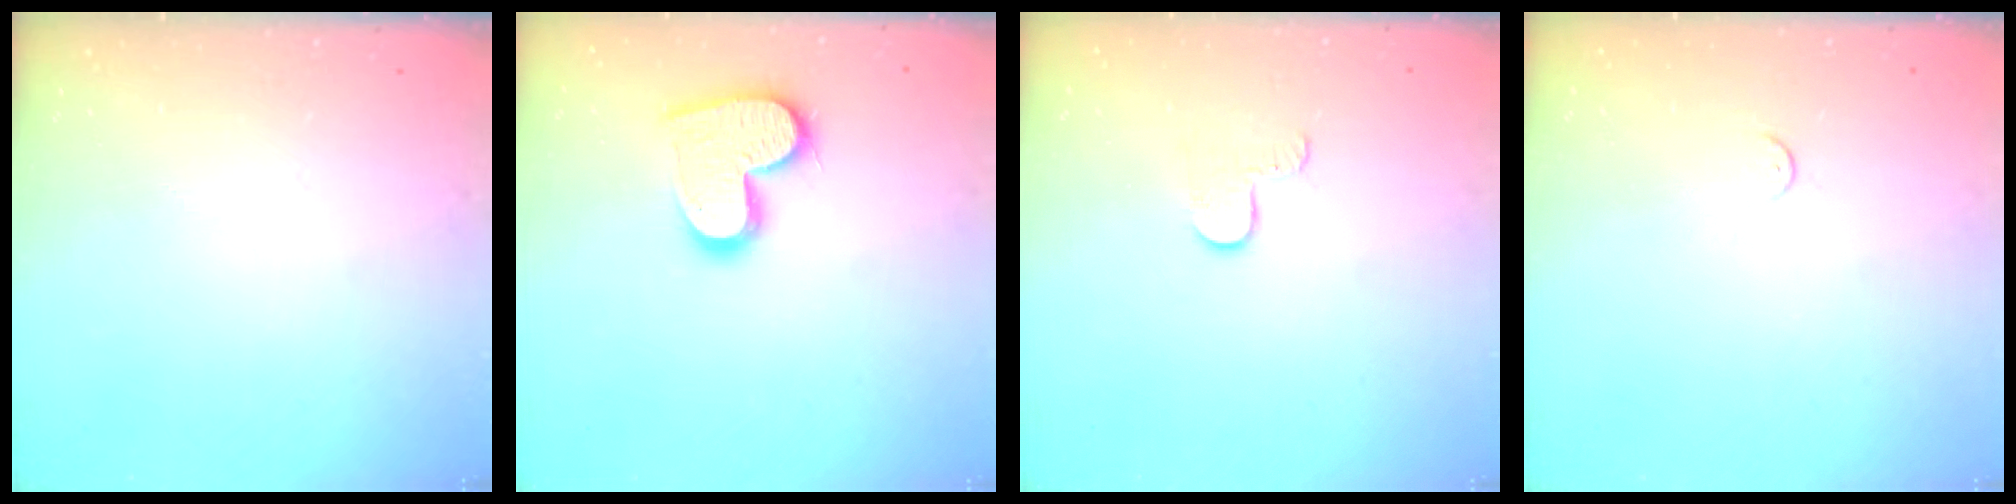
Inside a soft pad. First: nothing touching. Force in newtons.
{"total": 14.9, "press": 14.9, "slide": 1.0}
{"total": 3.1, "press": 3.1, "slide": 0.4}
{"total": 2.9, "press": 2.9, "slide": 0.4}